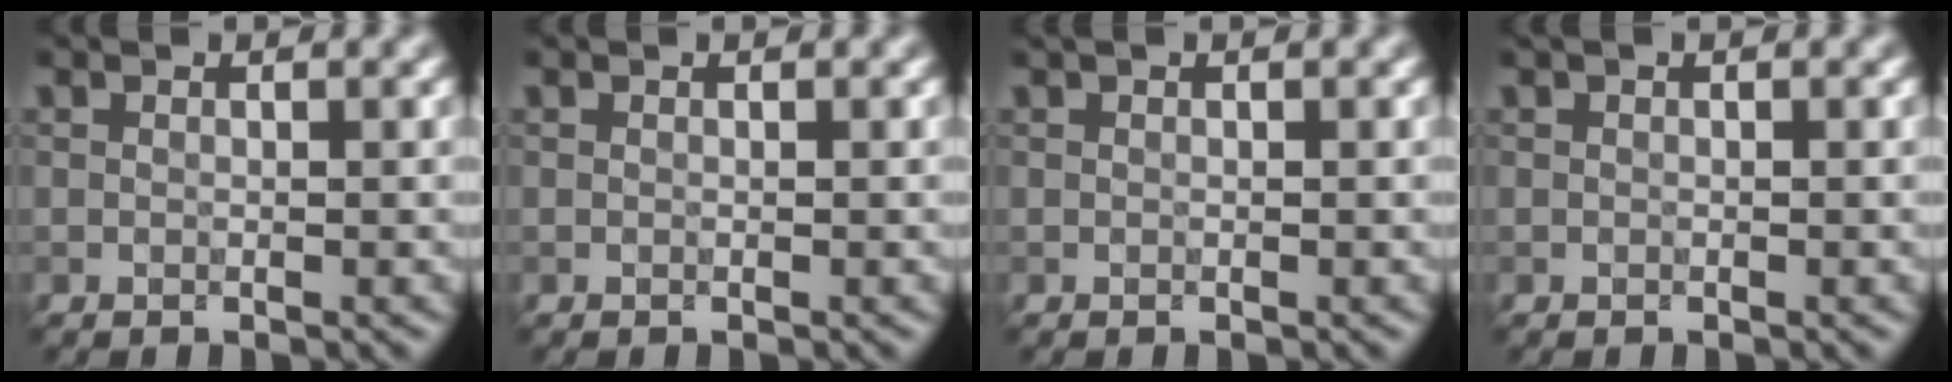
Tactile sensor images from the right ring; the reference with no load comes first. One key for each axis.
{"total": 0.0}
{"total": 0.9, "fx": 0.6, "fy": 0.4, "fz": 0.6, "tx": -0.001, "ty": -0.004, "tz": 0.001}
{"total": 0.7, "fx": 0.4, "fy": 0.3, "fz": 0.5, "tx": -0.004, "ty": -0.006, "tz": 0.002}